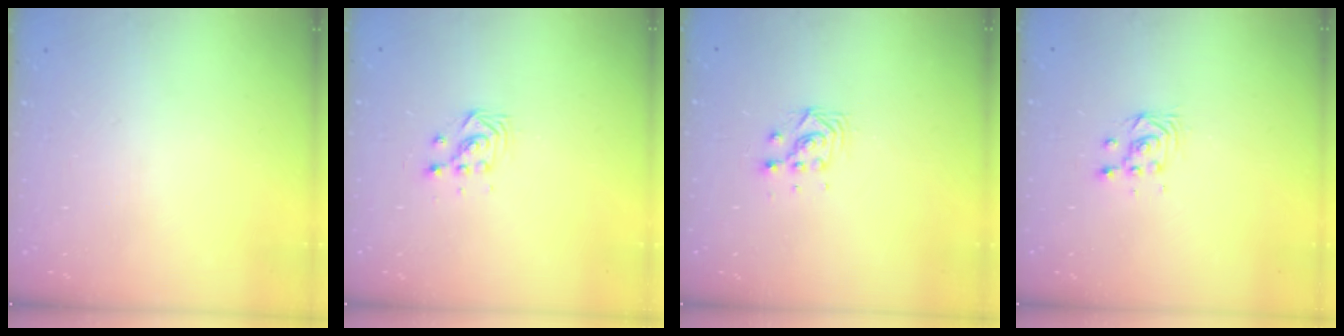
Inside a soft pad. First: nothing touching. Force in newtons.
{"total": 3.6, "press": 3.6, "slide": 0.4}
{"total": 4.6, "press": 4.6, "slide": 0.2}
{"total": 3.7, "press": 3.7, "slide": 0.3}